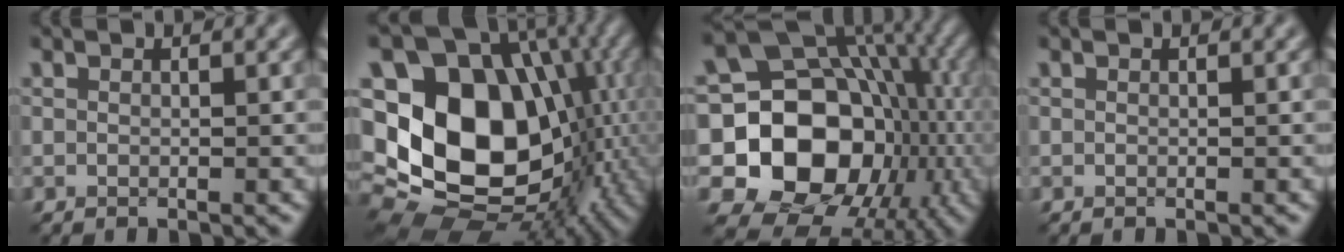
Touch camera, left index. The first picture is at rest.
{"total": 18.5, "force": [-0.6, 14.1, 11.9], "torque": [-0.215, -0.012, 0.013]}
{"total": 16.6, "force": [-2.7, 13.2, 9.6], "torque": [-0.156, -0.008, -0.048]}
{"total": 0.0}